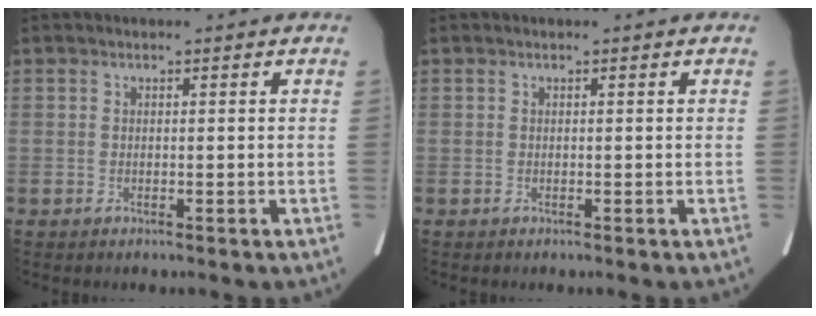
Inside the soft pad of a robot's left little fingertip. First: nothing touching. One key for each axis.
{"total": 0.0}